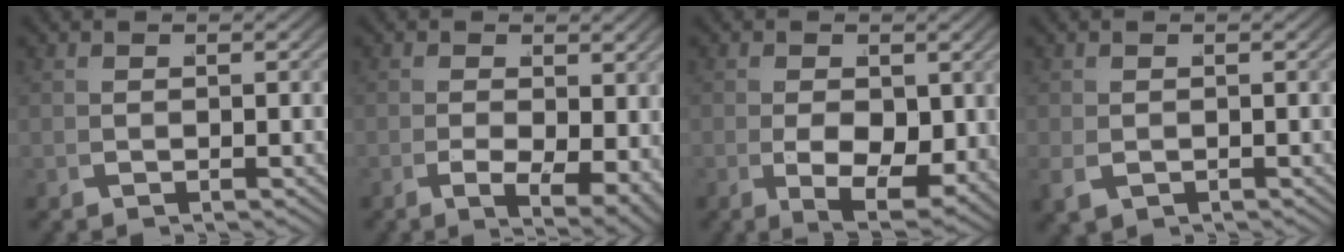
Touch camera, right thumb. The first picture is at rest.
{"total": 5.6, "force": [-1.3, 3.1, 4.6], "torque": [-0.080, -0.034, -0.004]}
{"total": 8.2, "force": [-1.4, 5.2, 6.2], "torque": [-0.118, -0.047, 0.004]}
{"total": 1.4, "force": [-0.3, 1.1, 0.7], "torque": [-0.020, -0.005, 0.001]}